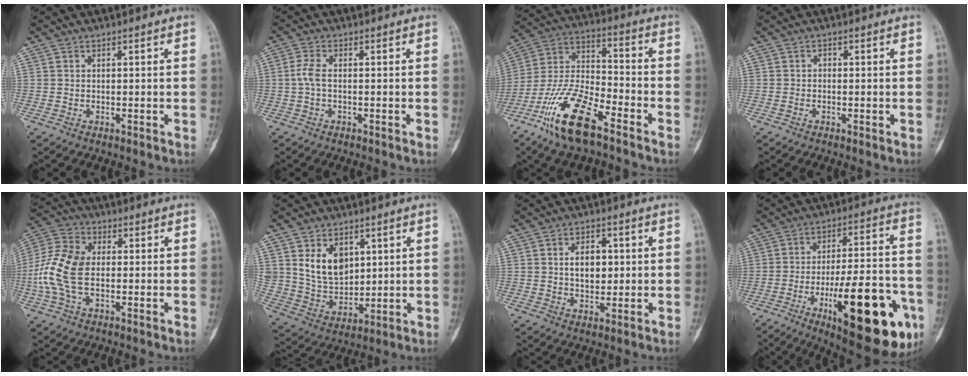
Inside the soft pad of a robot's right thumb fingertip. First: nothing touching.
{"total": 3.0, "force": [-0.2, 1.2, 2.8], "torque": [-0.067, 0.000, -0.010]}
{"total": 16.0, "force": [-9.9, 5.3, 11.4], "torque": [-0.228, 0.057, -0.193]}
{"total": 0.8, "force": [-0.2, 0.5, 0.6], "torque": [-0.003, 0.001, -0.007]}
{"total": 11.9, "force": [-0.9, 7.0, 9.6], "torque": [-0.217, 0.023, -0.023]}
{"total": 11.5, "force": [4.0, 8.2, 7.0], "torque": [-0.093, -0.025, 0.094]}
{"total": 6.2, "force": [0.8, 4.1, 4.7], "torque": [-0.051, -0.004, 0.013]}
{"total": 27.6, "force": [-10.7, 9.0, 23.8], "torque": [-0.298, 0.040, -0.146]}